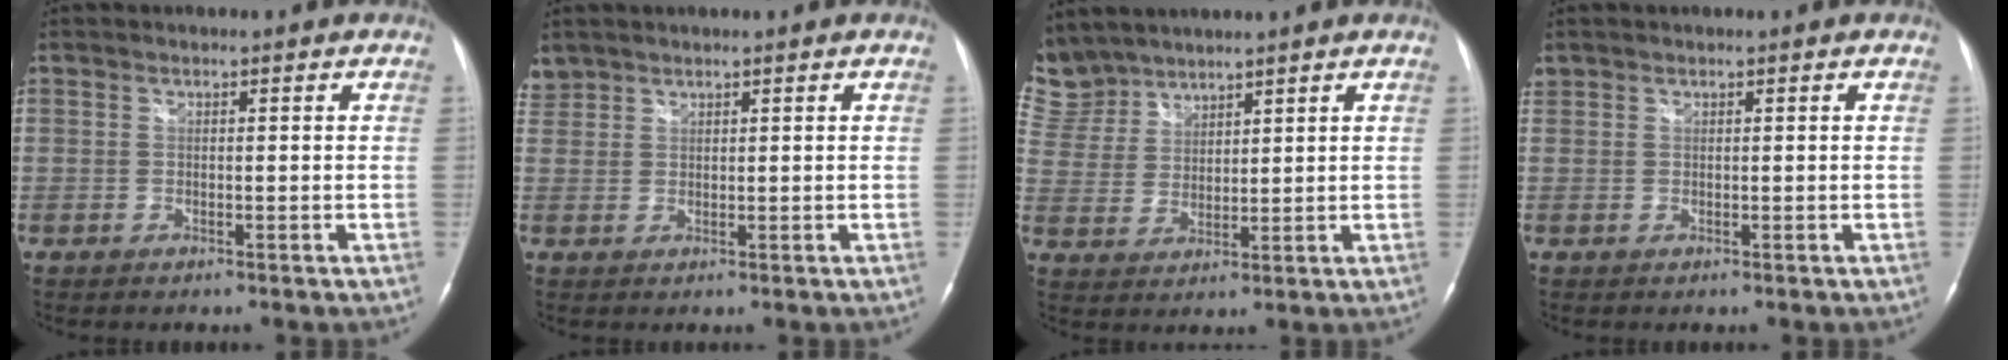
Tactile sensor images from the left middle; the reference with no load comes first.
{"total": 2.3, "force": [2.0, 1.0, -0.2], "torque": [0.001, 0.014, 0.042]}
{"total": 9.6, "force": [8.7, 4.2, 0.7], "torque": [-0.037, 0.016, 0.192]}
{"total": 0.9, "force": [0.7, 0.6, 0.0], "torque": [0.000, 0.015, 0.014]}